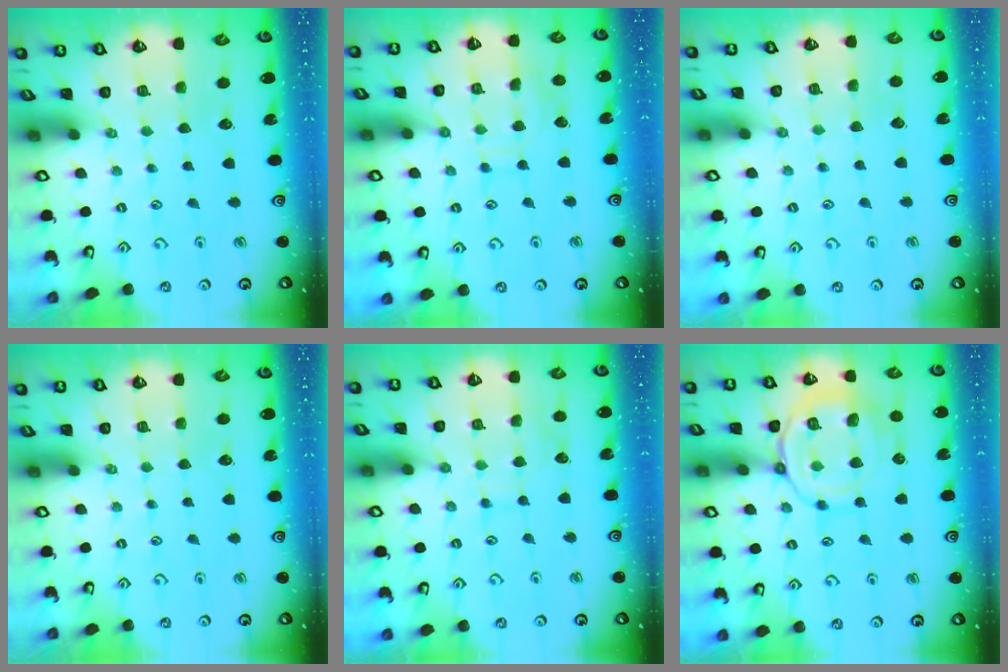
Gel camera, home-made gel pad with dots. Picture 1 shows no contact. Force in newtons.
{"total": 8.5, "press": 8.5, "slide": 0.7}
{"total": 2.9, "press": 2.9, "slide": 0.5}
{"total": 0.0}
{"total": 7.6, "press": 7.6, "slide": 0.5}
{"total": 13.4, "press": 13.4, "slide": 1.2}